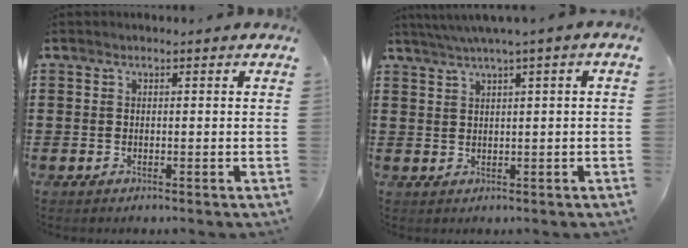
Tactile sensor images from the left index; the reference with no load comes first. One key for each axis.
{"total": 2.2, "fx": 1.0, "fy": -0.5, "fz": 1.9, "tx": -0.035, "ty": -0.005, "tz": 0.018}